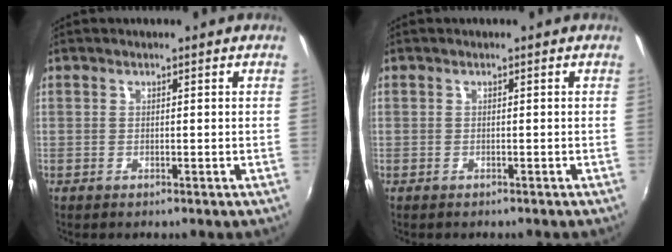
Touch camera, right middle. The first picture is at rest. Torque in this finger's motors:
{"motor_torque": [0.58, -0.79, 0.00, 0.00]}